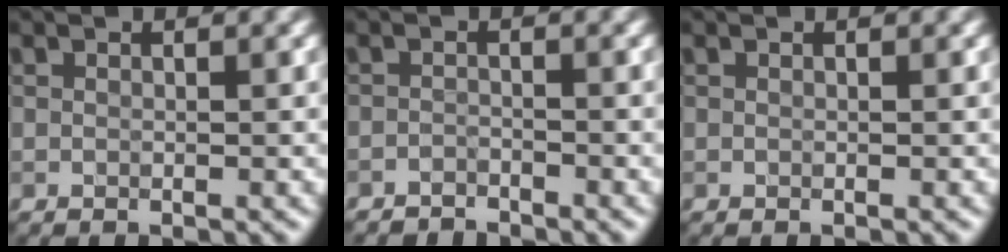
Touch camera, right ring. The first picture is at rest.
{"total": 1.7, "force": [-1.7, 0.3, 0.1], "torque": [0.004, 0.001, -0.032]}
{"total": 0.0}